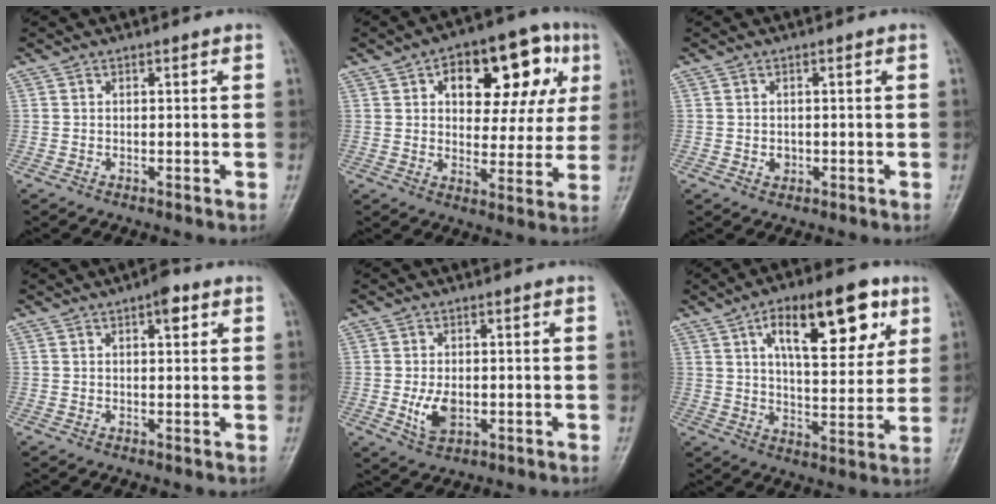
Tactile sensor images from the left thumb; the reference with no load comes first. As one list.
[{"total": 18.4, "force": [6.6, 9.8, 14.1], "torque": [-0.137, 0.012, 0.087]}, {"total": 1.6, "force": [-0.4, 1.4, 0.7], "torque": [0.001, 0.003, -0.004]}, {"total": 3.3, "force": [1.7, 1.4, 2.6], "torque": [-0.025, -0.002, 0.017]}, {"total": 5.3, "force": [-1.1, 3.4, 4.0], "torque": [-0.069, -0.002, -0.014]}, {"total": 18.2, "force": [8.2, 7.8, 14.3], "torque": [-0.170, -0.019, 0.125]}]